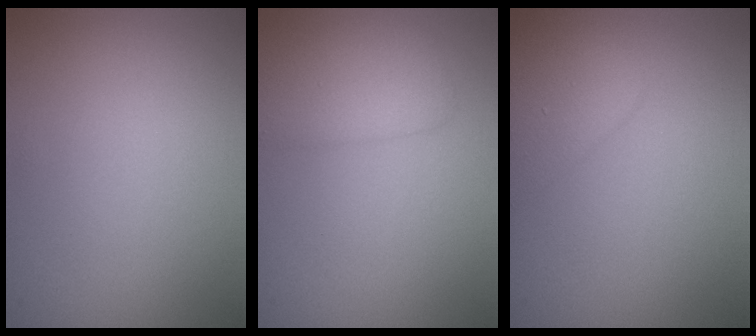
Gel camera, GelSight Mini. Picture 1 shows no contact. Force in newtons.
{"total": 2.4, "press": 2.4, "slide": 0.1}
{"total": 2.9, "press": 2.9, "slide": 0.3}